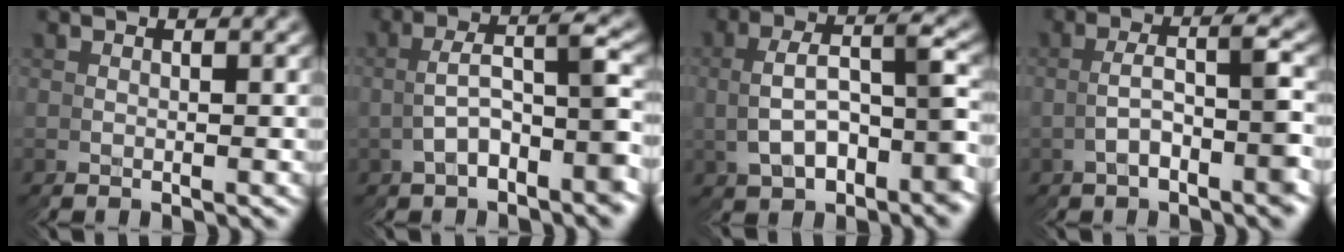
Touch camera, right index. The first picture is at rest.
{"total": 5.1, "force": [-1.5, 2.9, 3.9], "torque": [-0.072, 0.011, -0.025]}
{"total": 5.8, "force": [-0.7, 3.6, 4.4], "torque": [-0.085, -0.008, -0.004]}
{"total": 3.5, "force": [-1.1, 1.4, 3.0], "torque": [-0.054, 0.006, -0.016]}